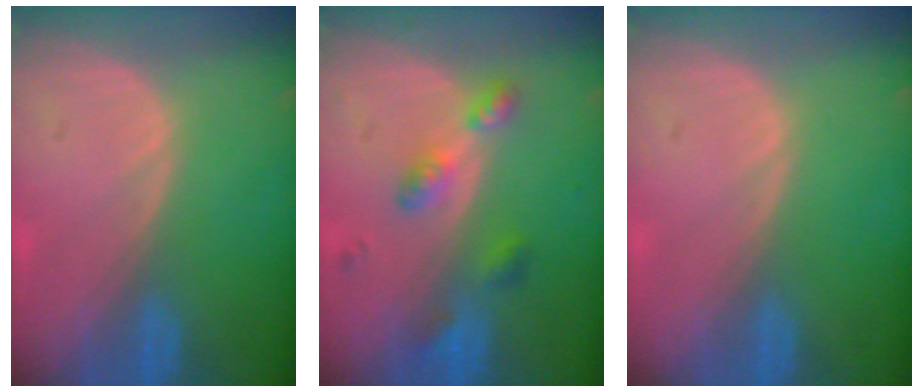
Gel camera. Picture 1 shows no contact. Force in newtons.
{"total": 4.7, "press": 4.7, "slide": 0.2}
{"total": 0.0}